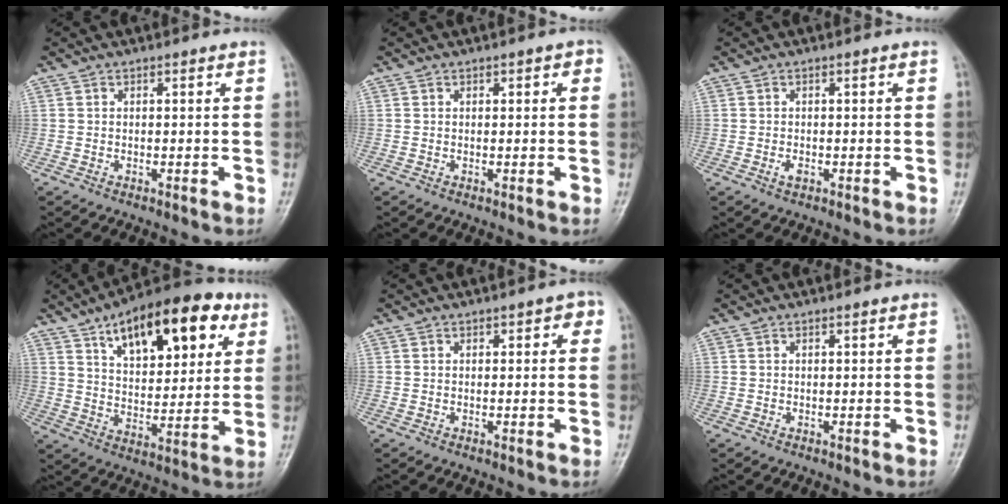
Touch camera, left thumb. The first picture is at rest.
{"total": 1.8, "force": [0.6, 0.9, 1.4], "torque": [-0.009, 0.002, 0.006]}
{"total": 1.2, "force": [-0.4, 0.6, 0.9], "torque": [-0.019, 0.002, -0.007]}
{"total": 21.1, "force": [10.1, 10.0, 15.6], "torque": [-0.192, -0.020, 0.158]}
{"total": 2.5, "force": [0.9, 1.4, 1.9], "torque": [-0.007, 0.002, 0.006]}
{"total": 0.0}